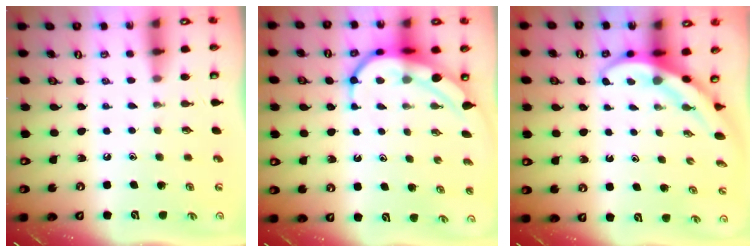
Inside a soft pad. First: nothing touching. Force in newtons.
{"total": 8.7, "press": 8.7, "slide": 0.8}
{"total": 3.9, "press": 3.9, "slide": 0.6}